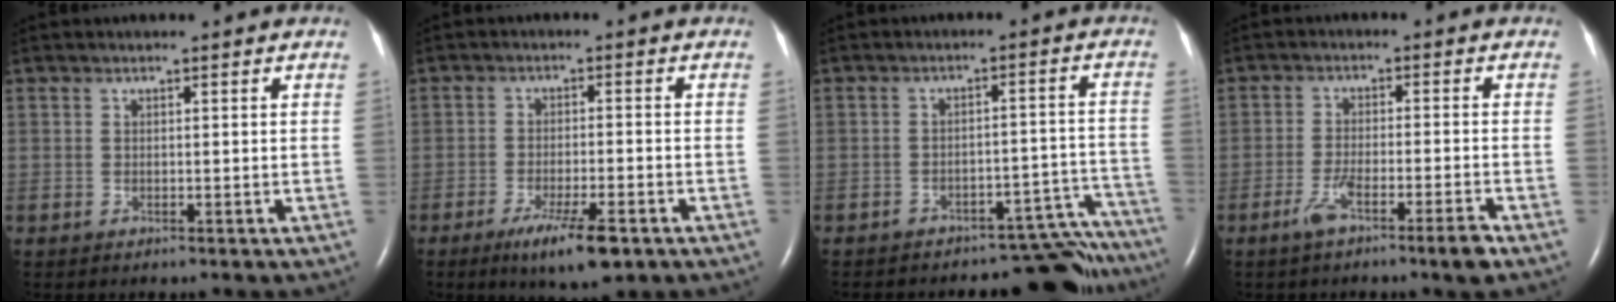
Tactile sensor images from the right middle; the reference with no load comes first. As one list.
[{"total": 7.7, "force": [-4.6, 1.1, 6.1], "torque": [-0.108, -0.016, -0.071]}, {"total": 12.2, "force": [-11.9, 2.7, 1.0], "torque": [0.028, 0.052, -0.146]}, {"total": 6.0, "force": [-3.8, 0.0, 4.6], "torque": [-0.086, -0.009, -0.071]}]